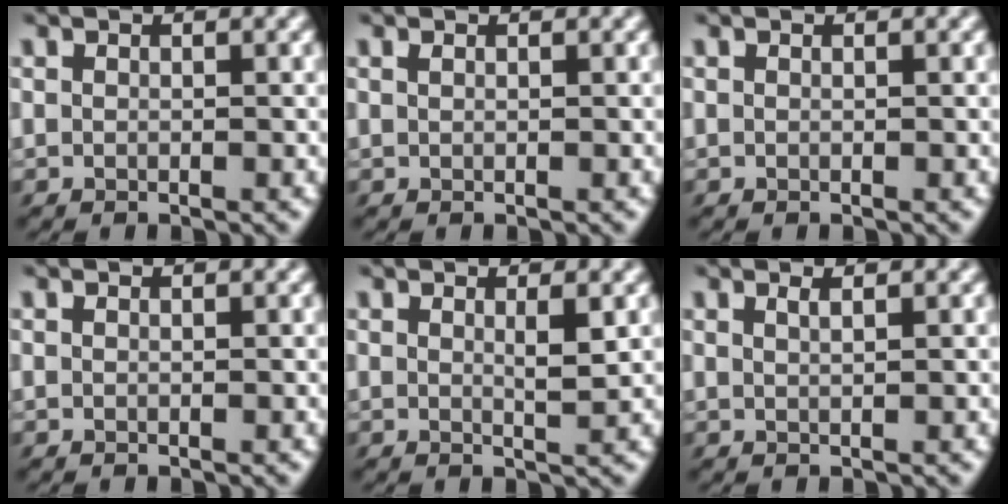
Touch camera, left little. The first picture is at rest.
{"total": 0.0}
{"total": 0.0}
{"total": 0.0}
{"total": 1.6, "force": [0.7, 0.1, 1.4], "torque": [-0.031, -0.005, 0.015]}
{"total": 0.9, "force": [0.6, -0.6, 0.4], "torque": [-0.007, -0.001, 0.011]}